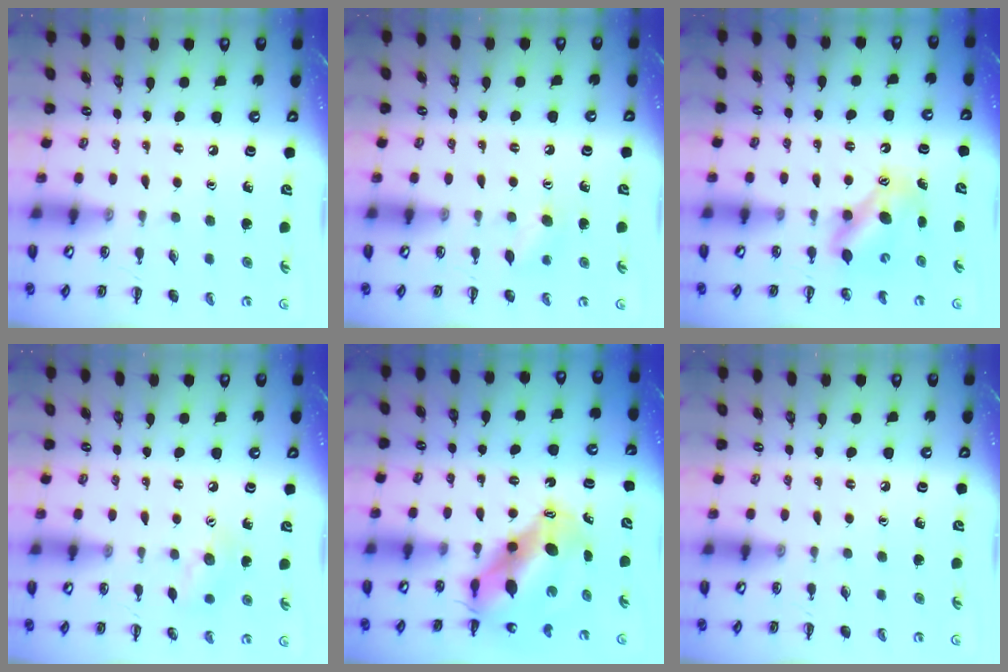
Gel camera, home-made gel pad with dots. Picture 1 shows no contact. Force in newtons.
{"total": 6.3, "press": 6.1, "slide": 1.5}
{"total": 7.4, "press": 7.3, "slide": 1.1}
{"total": 8.3, "press": 8.2, "slide": 1.2}
{"total": 10.1, "press": 9.8, "slide": 2.6}
{"total": 0.0}